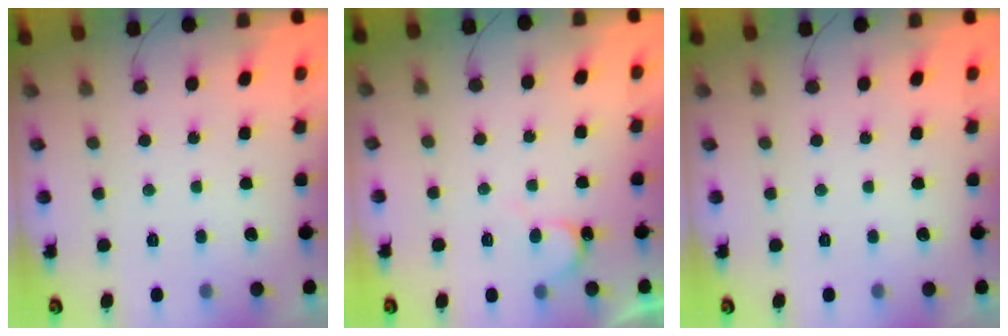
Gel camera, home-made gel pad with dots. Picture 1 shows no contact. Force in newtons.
{"total": 5.0, "press": 5.0, "slide": 0.4}
{"total": 0.0}